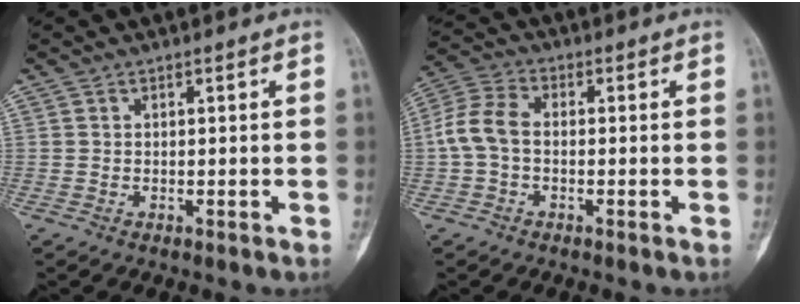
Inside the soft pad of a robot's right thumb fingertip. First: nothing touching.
{"total": 7.0, "force": [-0.7, 4.6, 5.2], "torque": [-0.111, 0.021, -0.023]}